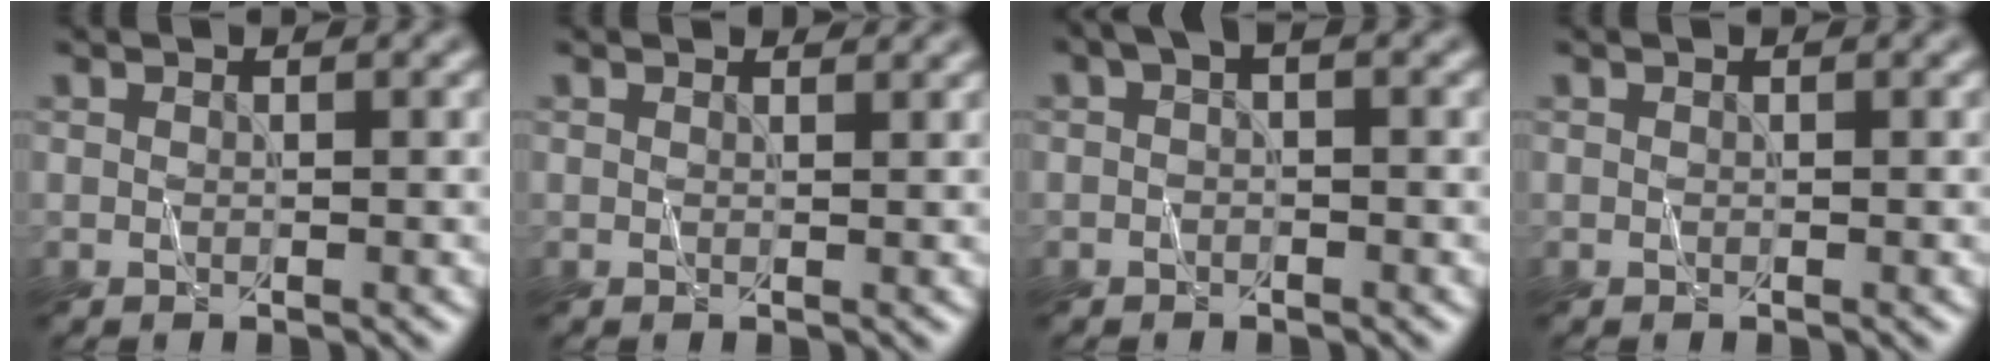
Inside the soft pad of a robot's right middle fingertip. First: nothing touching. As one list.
[{"total": 1.2, "force": [1.1, 0.2, 0.2], "torque": [-0.007, -0.004, 0.008]}, {"total": 2.1, "force": [0.6, 0.9, 1.8], "torque": [-0.025, 0.004, -0.006]}, {"total": 0.0}]